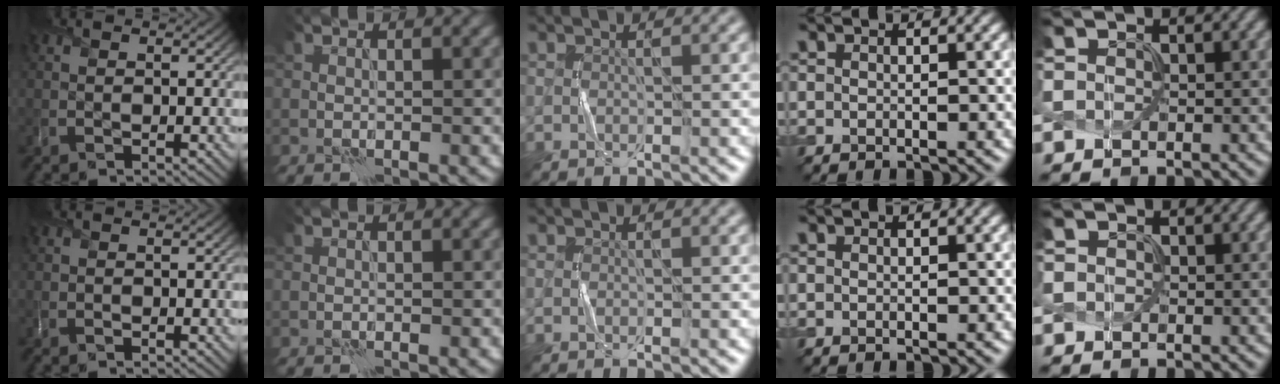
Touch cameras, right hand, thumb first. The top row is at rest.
{"little": {"total": 0.5, "force": [-0.1, 0.0, -0.5], "torque": [0.008, -0.001, 0.005]}}